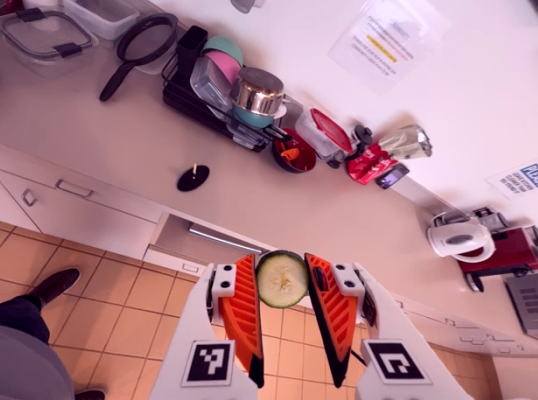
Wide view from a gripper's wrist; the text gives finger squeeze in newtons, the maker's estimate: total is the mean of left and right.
{"total": 7.8, "left": 7.7, "right": 8.0}